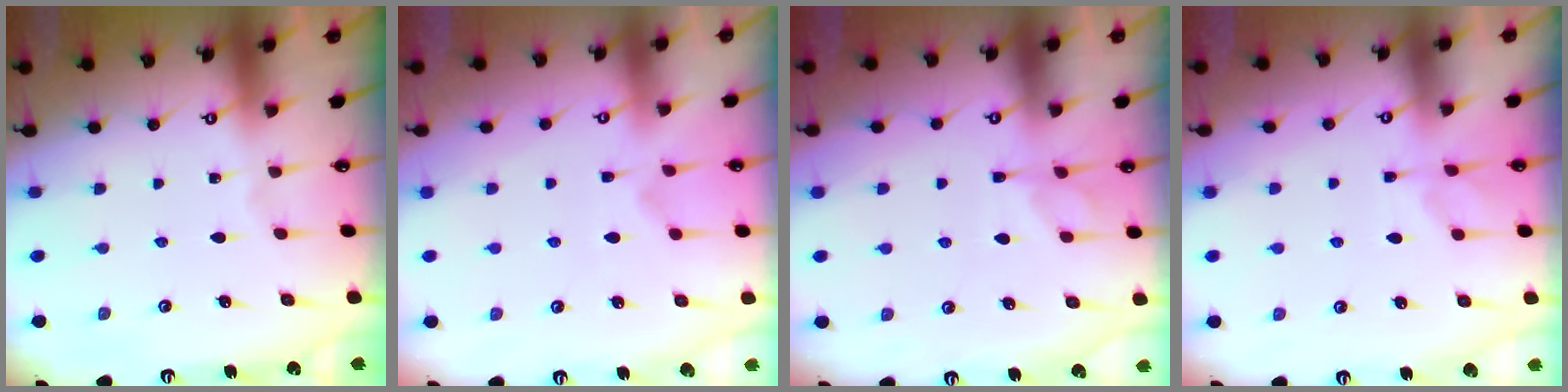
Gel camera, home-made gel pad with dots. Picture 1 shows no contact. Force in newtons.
{"total": 2.3, "press": 2.0, "slide": 1.1}
{"total": 1.1, "press": 0.4, "slide": 1.0}
{"total": 3.6, "press": 3.4, "slide": 1.2}